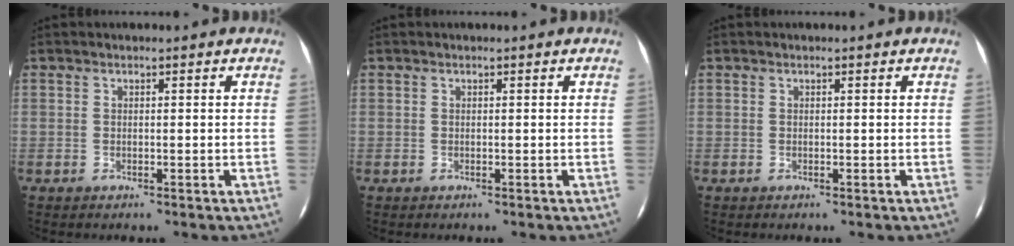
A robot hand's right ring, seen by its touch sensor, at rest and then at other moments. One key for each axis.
{"total": 0.0}
{"total": 0.0}